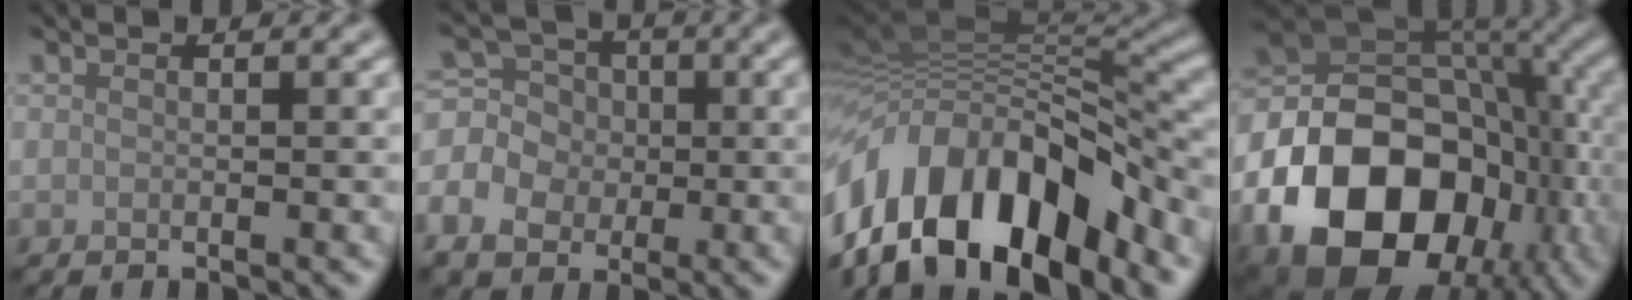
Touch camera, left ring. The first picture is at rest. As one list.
[{"total": 5.9, "force": [-1.2, 5.1, 2.8], "torque": [-0.045, 0.008, -0.031]}, {"total": 15.6, "force": [-7.2, 7.6, 11.5], "torque": [-0.206, 0.012, -0.132]}, {"total": 17.0, "force": [-6.2, 12.0, 10.2], "torque": [-0.184, -0.030, -0.100]}]